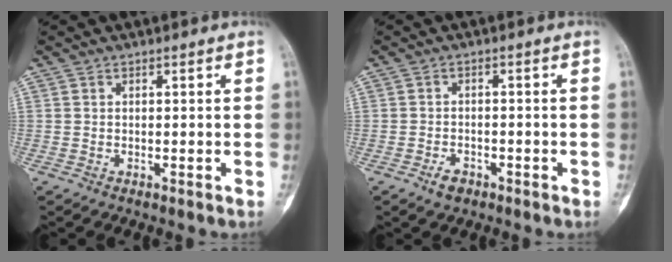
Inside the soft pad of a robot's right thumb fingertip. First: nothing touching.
{"total": 2.9, "force": [-1.8, 1.9, 1.3], "torque": [-0.015, 0.011, -0.026]}